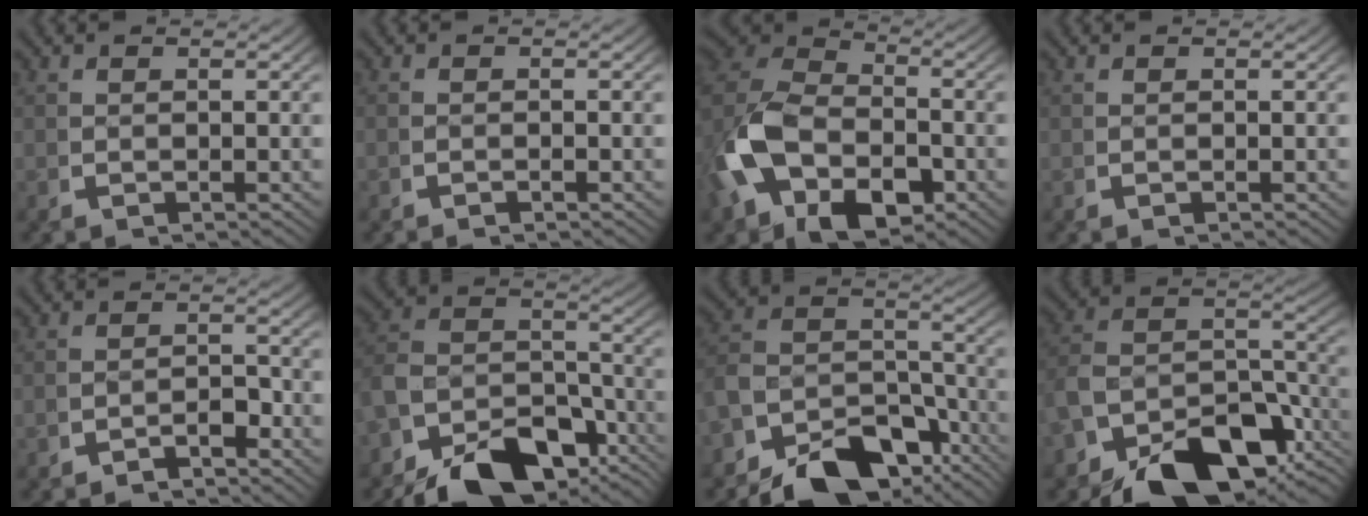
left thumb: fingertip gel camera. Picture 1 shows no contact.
{"total": 0.5, "force": [-0.5, 0.0, 0.1], "torque": [0.000, -0.001, -0.012]}
{"total": 11.4, "force": [-1.3, 8.2, 7.9], "torque": [-0.180, -0.032, -0.015]}
{"total": 0.0}
{"total": 2.6, "force": [-2.3, 0.7, 0.8], "torque": [-0.009, -0.012, -0.039]}
{"total": 12.4, "force": [-5.4, 7.9, 8.0], "torque": [-0.164, -0.045, -0.076]}
{"total": 11.2, "force": [-4.3, 7.1, 7.5], "torque": [-0.153, -0.039, -0.062]}
{"total": 13.0, "force": [-4.4, 8.1, 9.3], "torque": [-0.179, -0.035, -0.061]}